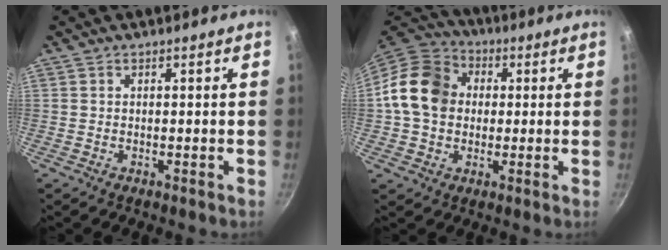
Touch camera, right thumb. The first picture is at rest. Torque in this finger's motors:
{"motor_torque": [0.77, 2.23, 1.14, -0.05, 0.41]}